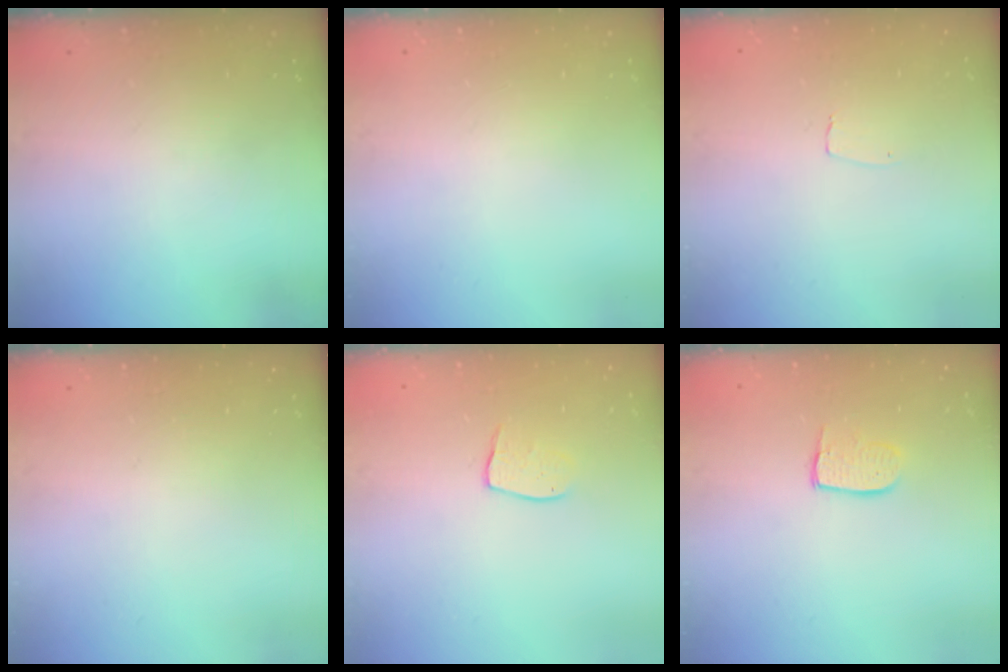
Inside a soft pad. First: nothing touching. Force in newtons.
{"total": 0.0}
{"total": 3.2, "press": 3.2, "slide": 0.2}
{"total": 0.0}
{"total": 7.0, "press": 7.0, "slide": 0.5}
{"total": 6.3, "press": 6.3, "slide": 0.5}